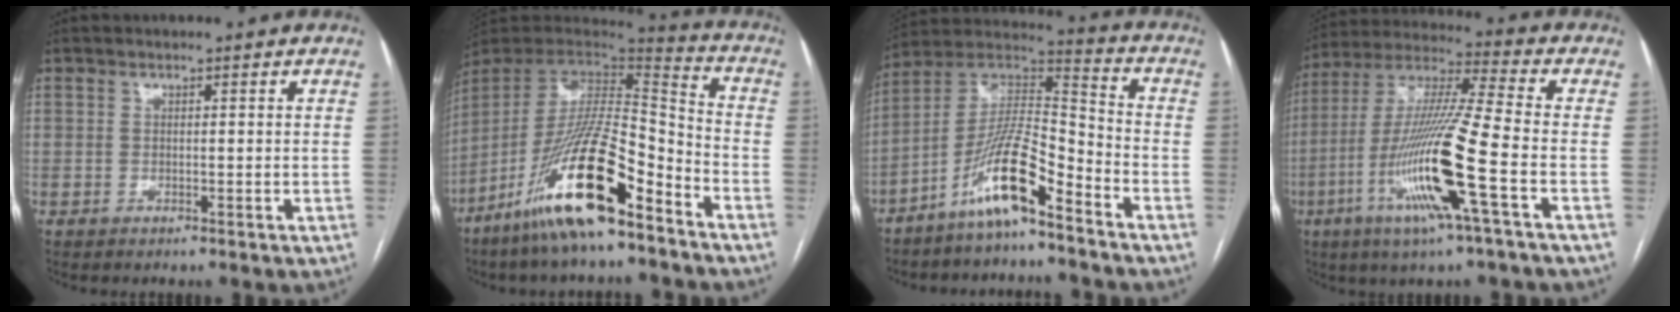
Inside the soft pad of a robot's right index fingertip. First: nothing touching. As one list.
[{"total": 20.1, "force": [-12.7, 2.8, 15.3], "torque": [-0.307, -0.027, -0.236]}, {"total": 12.7, "force": [-8.0, 1.5, 9.7], "torque": [-0.190, 0.012, -0.154]}, {"total": 17.4, "force": [-5.9, -0.8, 16.3], "torque": [-0.330, -0.015, -0.118]}]